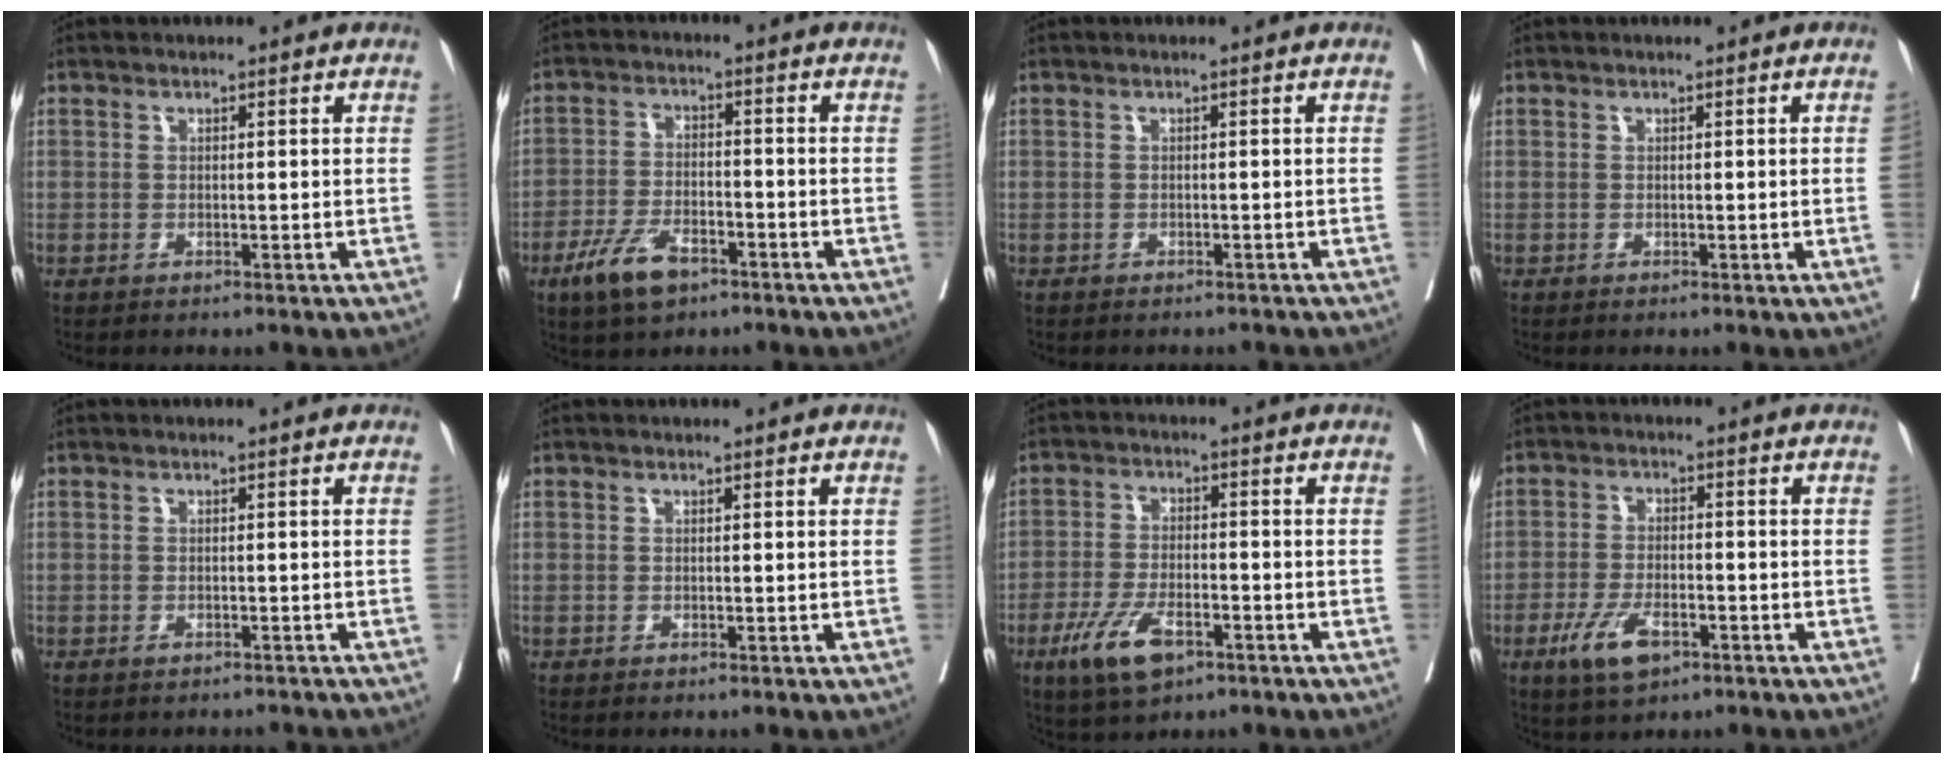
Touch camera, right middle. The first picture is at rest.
{"total": 7.6, "force": [-4.7, 3.1, 5.0], "torque": [-0.106, -0.006, -0.084]}
{"total": 2.4, "force": [-2.2, 0.9, 0.4], "torque": [-0.004, -0.005, -0.033]}
{"total": 1.3, "force": [-0.1, -0.5, 1.2], "torque": [-0.015, -0.002, 0.000]}
{"total": 2.6, "force": [-2.4, 0.8, 0.5], "torque": [0.000, -0.004, -0.034]}
{"total": 0.0}
{"total": 8.5, "force": [-4.6, 3.2, 6.3], "torque": [-0.130, -0.011, -0.079]}
{"total": 6.9, "force": [-3.6, 2.7, 5.2], "torque": [-0.105, -0.008, -0.061]}